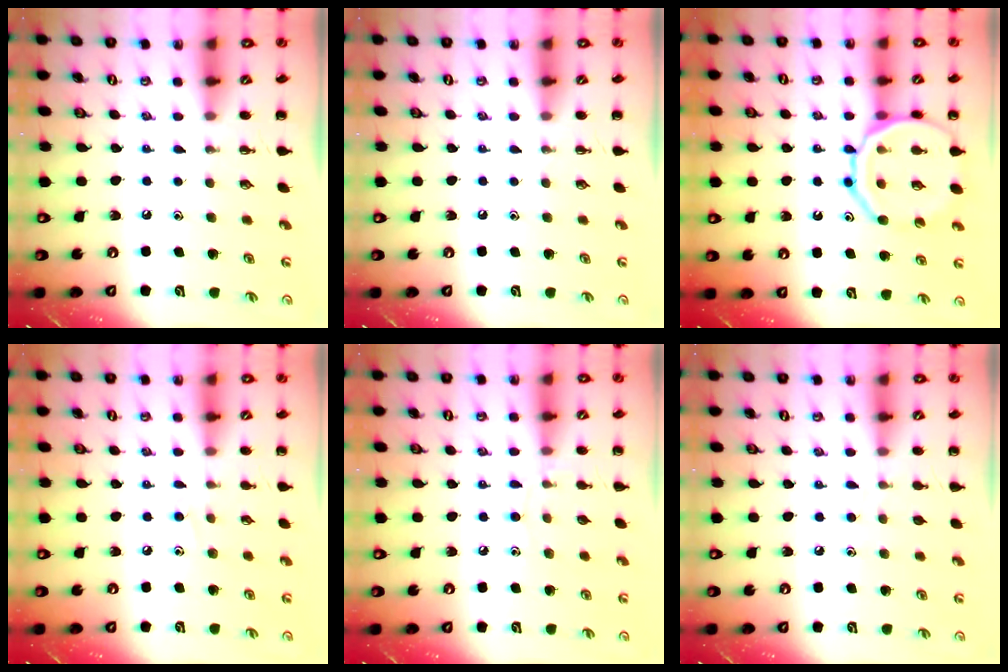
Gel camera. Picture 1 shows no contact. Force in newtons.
{"total": 0.0}
{"total": 16.7, "press": 16.6, "slide": 1.9}
{"total": 6.8, "press": 6.4, "slide": 2.3}
{"total": 5.9, "press": 5.7, "slide": 1.6}
{"total": 4.9, "press": 4.6, "slide": 1.7}